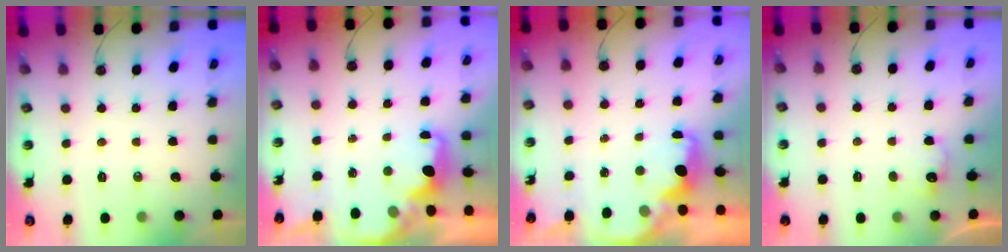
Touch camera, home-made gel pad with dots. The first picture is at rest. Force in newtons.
{"total": 2.2, "press": 2.1, "slide": 0.8}
{"total": 2.5, "press": 2.4, "slide": 0.8}
{"total": 6.0, "press": 5.9, "slide": 1.1}